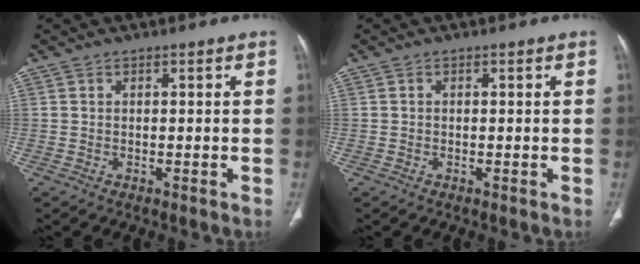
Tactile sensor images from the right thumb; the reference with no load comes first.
{"total": 0.0}